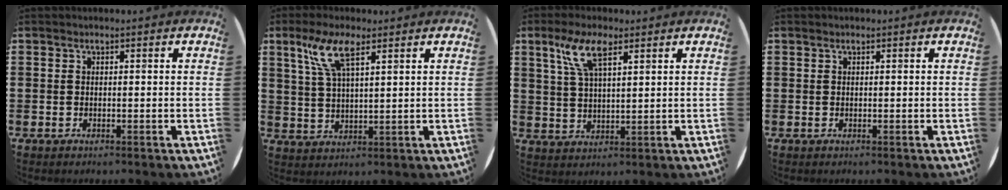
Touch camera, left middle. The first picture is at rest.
{"total": 6.5, "force": [4.1, 1.8, 4.8], "torque": [-0.106, 0.007, 0.071]}
{"total": 6.4, "force": [3.9, 2.0, 4.6], "torque": [-0.102, 0.009, 0.069]}
{"total": 0.0}